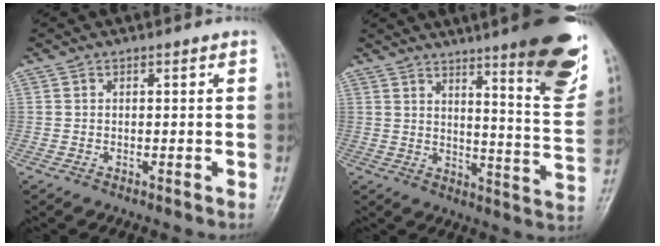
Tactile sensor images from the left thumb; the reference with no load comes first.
{"total": 21.2, "force": [12.7, 3.7, 16.5], "torque": [-0.191, -0.071, 0.171]}